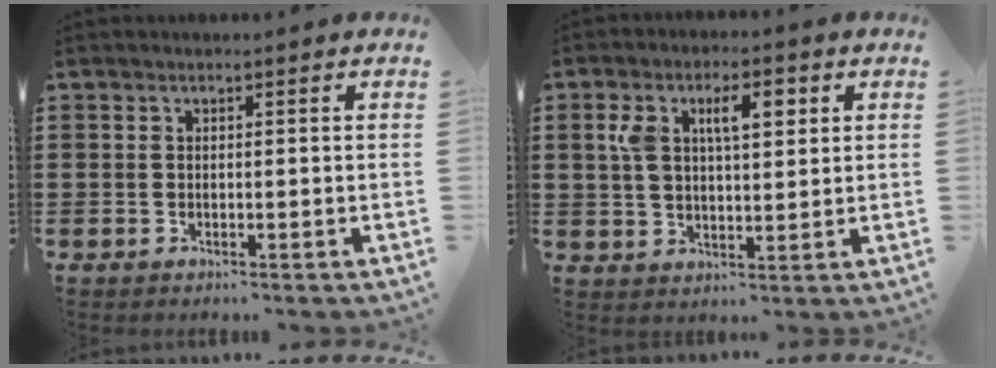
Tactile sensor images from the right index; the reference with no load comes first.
{"total": 7.3, "force": [2.5, 3.4, 5.9], "torque": [-0.103, 0.005, 0.036]}